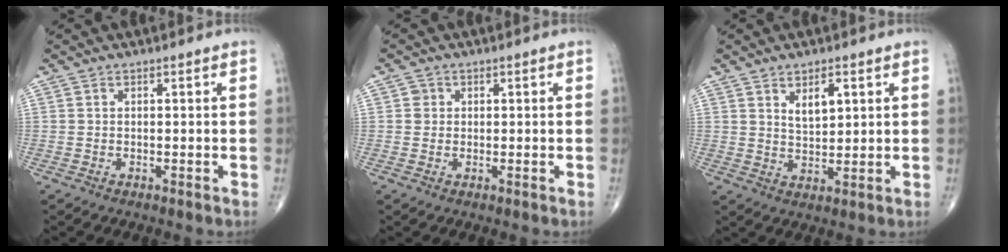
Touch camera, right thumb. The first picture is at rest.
{"total": 1.7, "force": [0.3, 1.6, 0.3], "torque": [0.005, 0.002, 0.003]}
{"total": 5.2, "force": [2.3, 2.5, 3.9], "torque": [-0.055, -0.019, 0.043]}